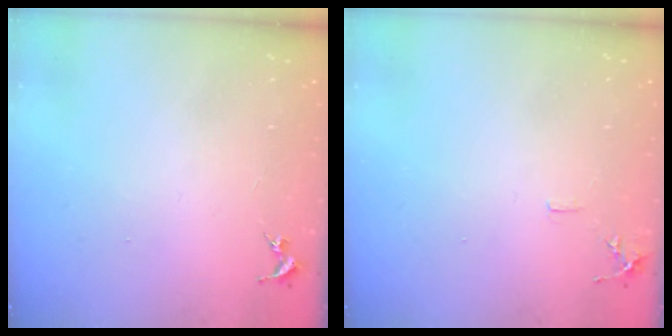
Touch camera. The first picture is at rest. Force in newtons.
{"total": 5.7, "press": 5.7, "slide": 0.6}